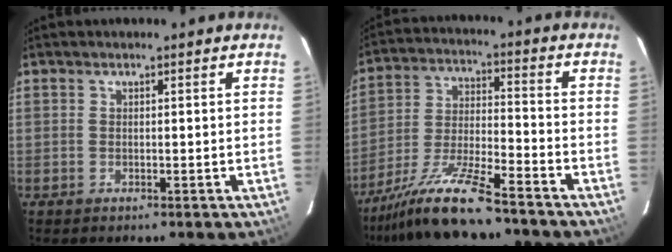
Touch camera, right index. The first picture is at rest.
{"total": 13.1, "force": [-11.0, 1.1, 7.1], "torque": [-0.151, -0.010, -0.202]}